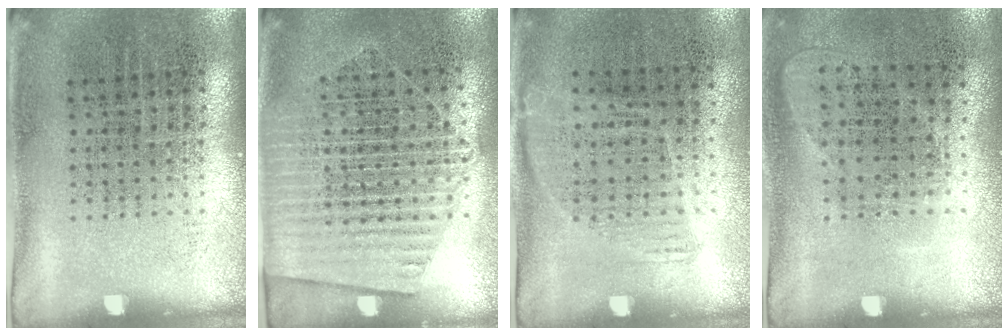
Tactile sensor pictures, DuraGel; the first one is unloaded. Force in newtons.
{"total": 1.6, "press": 1.5, "slide": 0.7}
{"total": 1.1, "press": 0.9, "slide": 0.7}
{"total": 1.0, "press": 0.8, "slide": 0.5}